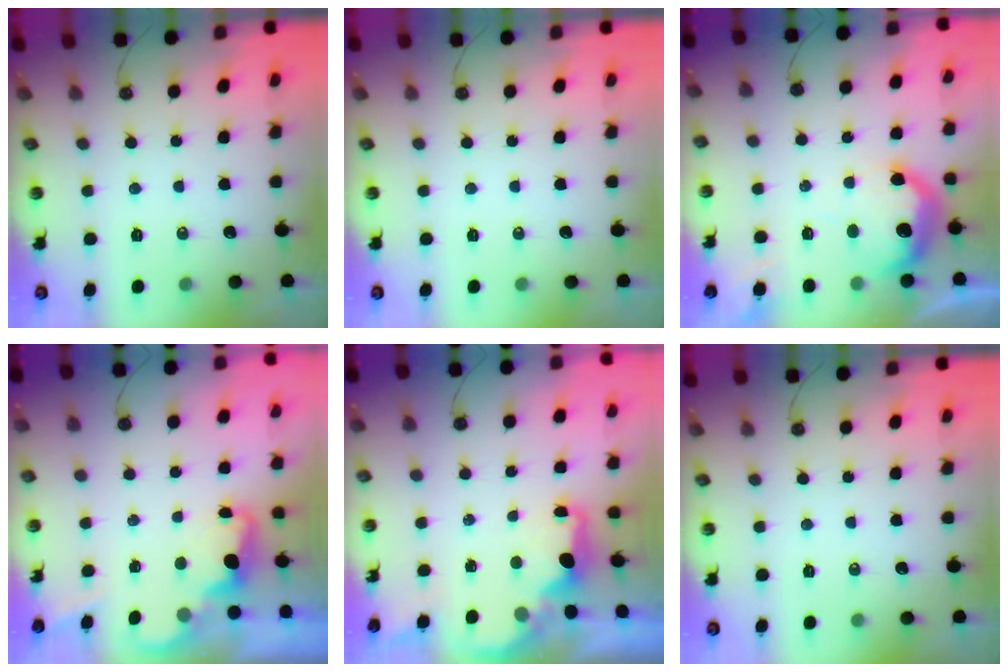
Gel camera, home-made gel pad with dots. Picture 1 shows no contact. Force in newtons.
{"total": 0.0}
{"total": 13.5, "press": 13.4, "slide": 1.1}
{"total": 2.0, "press": 1.9, "slide": 0.5}
{"total": 2.0, "press": 1.8, "slide": 0.7}
{"total": 0.0}